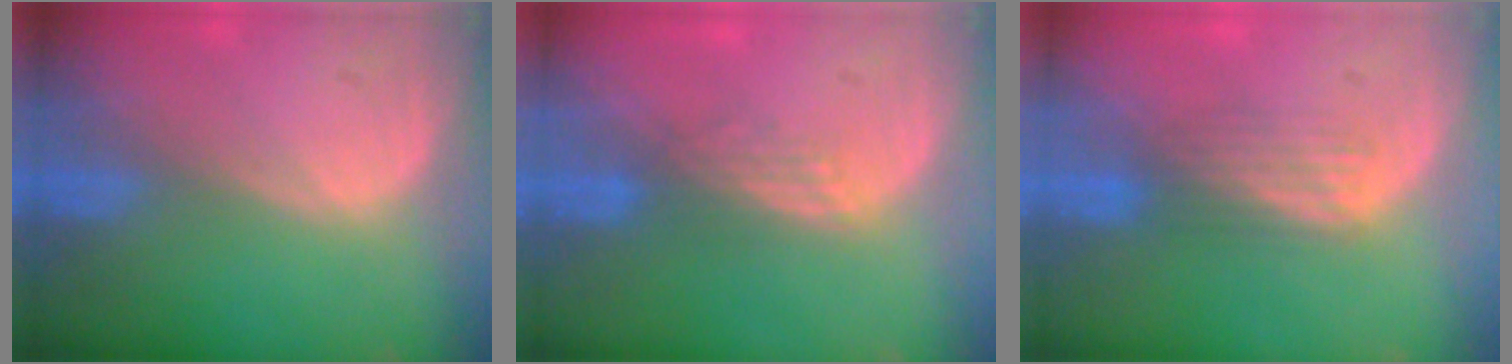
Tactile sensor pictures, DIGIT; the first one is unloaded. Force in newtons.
{"total": 2.9, "press": 2.4, "slide": 1.6}
{"total": 3.4, "press": 3.4, "slide": 0.2}